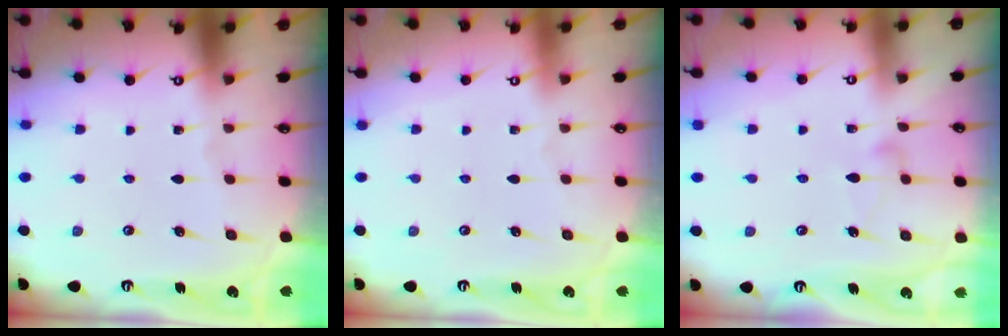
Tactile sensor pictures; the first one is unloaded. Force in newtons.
{"total": 4.0, "press": 4.0, "slide": 0.1}
{"total": 6.5, "press": 6.5, "slide": 0.3}